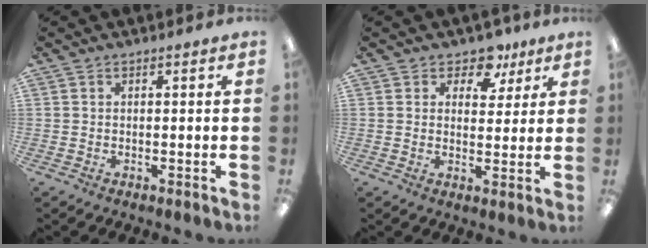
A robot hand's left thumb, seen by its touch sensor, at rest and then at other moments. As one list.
[{"total": 7.2, "force": [5.0, 4.4, 2.6], "torque": [-0.032, -0.027, 0.087]}]